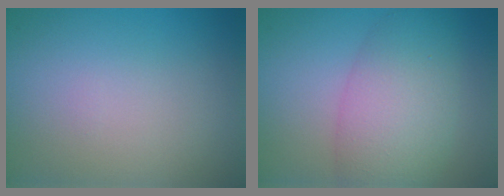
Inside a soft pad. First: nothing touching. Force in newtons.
{"total": 6.7, "press": 6.7, "slide": 0.2}